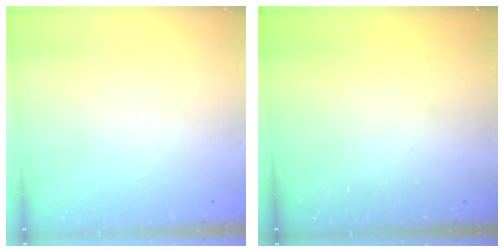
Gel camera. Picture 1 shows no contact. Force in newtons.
{"total": 0.0}